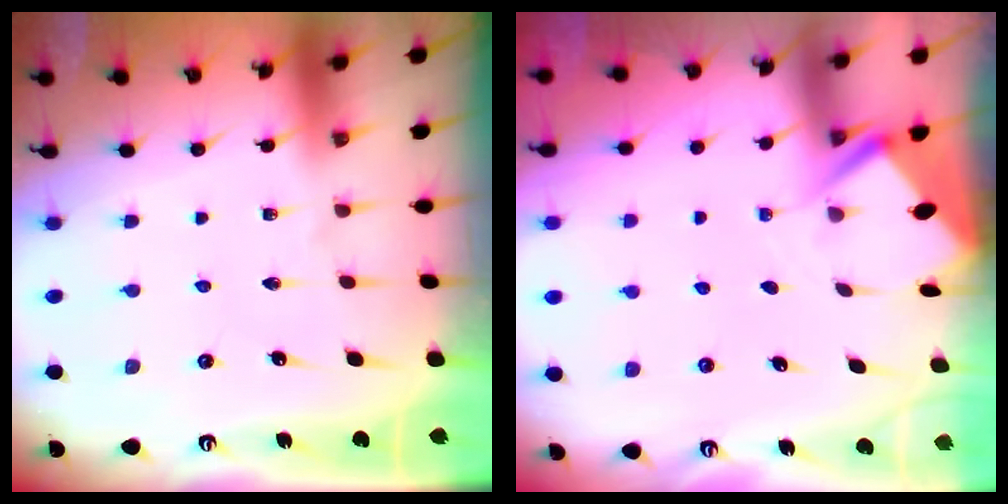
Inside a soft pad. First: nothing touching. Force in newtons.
{"total": 2.9, "press": 2.8, "slide": 0.4}